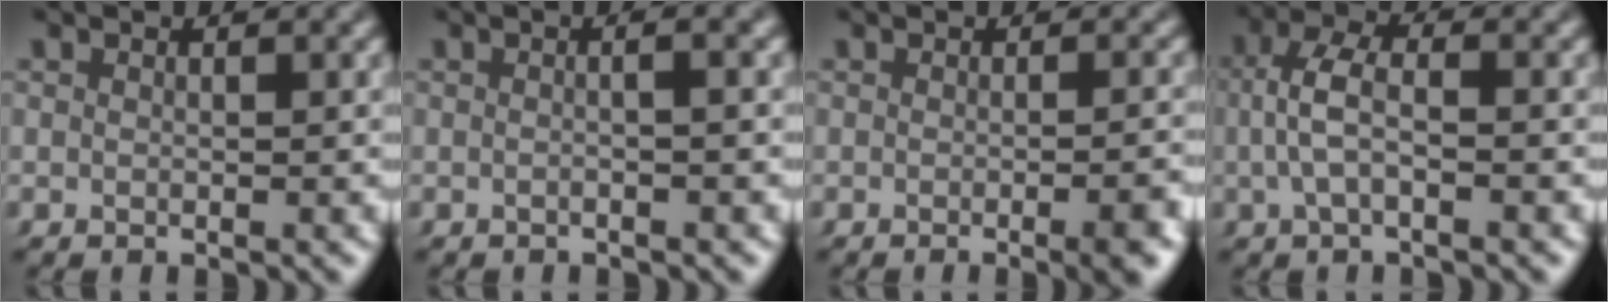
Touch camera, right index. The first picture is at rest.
{"total": 1.6, "force": [-0.4, -0.1, 1.6], "torque": [-0.021, 0.010, -0.011]}
{"total": 2.8, "force": [-1.2, 0.3, 2.5], "torque": [-0.025, 0.009, -0.028]}
{"total": 3.9, "force": [-0.2, 1.9, 3.4], "torque": [-0.074, 0.004, -0.011]}